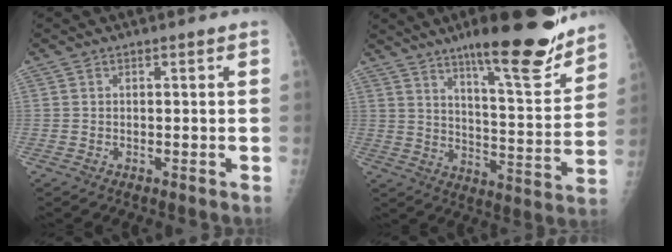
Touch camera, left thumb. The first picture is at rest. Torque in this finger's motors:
{"motor_torque": [2.07, 0.75, 1.27, -0.81, 0.07]}